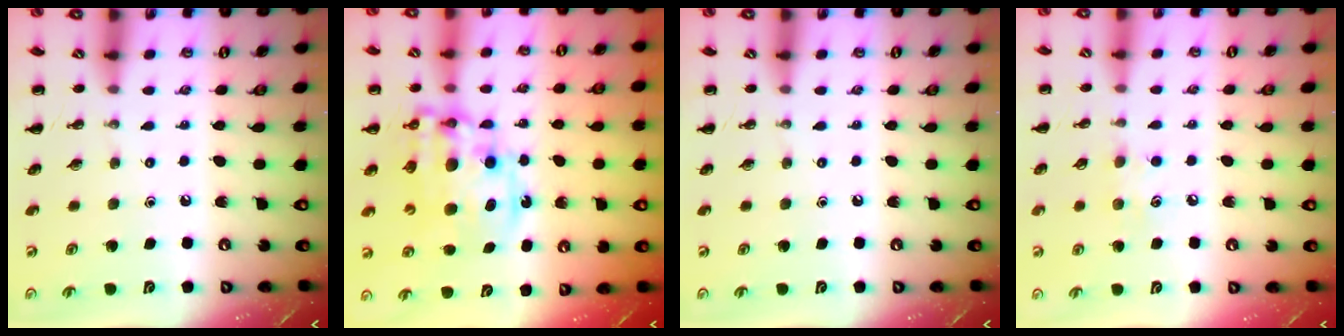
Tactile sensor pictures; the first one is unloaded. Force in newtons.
{"total": 15.0, "press": 14.6, "slide": 3.1}
{"total": 0.0}
{"total": 6.7, "press": 6.5, "slide": 1.7}